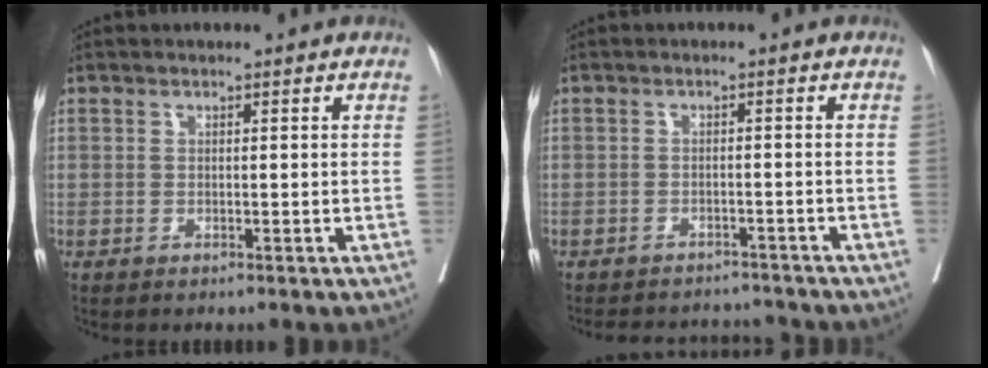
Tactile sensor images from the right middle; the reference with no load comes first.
{"total": 7.5, "force": [-7.2, 1.9, 0.6], "torque": [-0.005, 0.013, -0.092]}